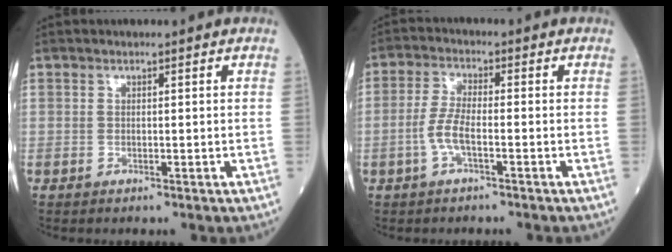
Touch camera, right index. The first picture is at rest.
{"total": 4.4, "force": [-1.7, 1.0, 4.0], "torque": [-0.094, 0.002, -0.036]}